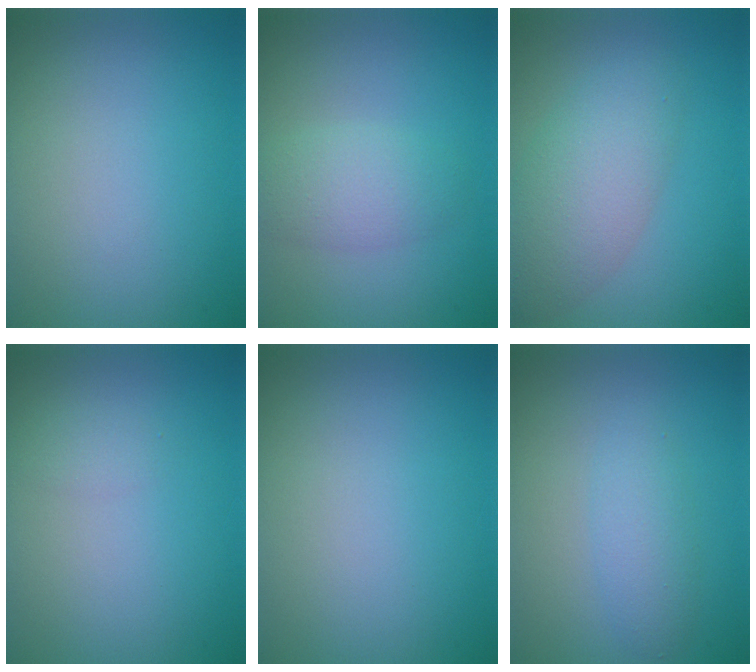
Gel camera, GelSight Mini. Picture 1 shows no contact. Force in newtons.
{"total": 3.0, "press": 3.0, "slide": 0.0}
{"total": 4.4, "press": 4.4, "slide": 0.2}
{"total": 0.9, "press": 0.9, "slide": 0.0}
{"total": 0.0}
{"total": 2.3, "press": 2.3, "slide": 0.2}